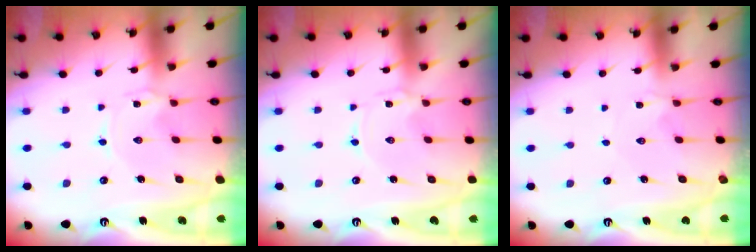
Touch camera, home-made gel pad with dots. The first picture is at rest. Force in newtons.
{"total": 0.0}
{"total": 1.8, "press": 1.7, "slide": 0.4}